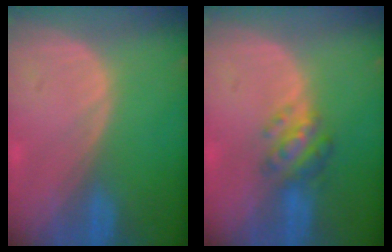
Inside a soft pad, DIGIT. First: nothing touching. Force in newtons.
{"total": 4.8, "press": 4.8, "slide": 0.8}